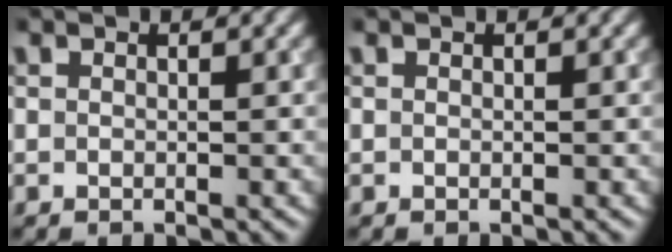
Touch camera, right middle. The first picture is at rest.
{"total": 0.0}